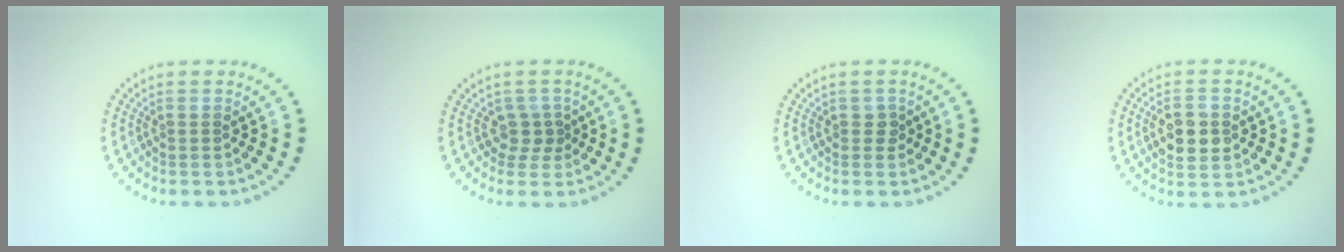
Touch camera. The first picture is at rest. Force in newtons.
{"total": 1.8, "press": 1.3, "slide": 1.3}
{"total": 1.0, "press": 0.9, "slide": 0.3}
{"total": 3.4, "press": 3.4, "slide": 0.2}